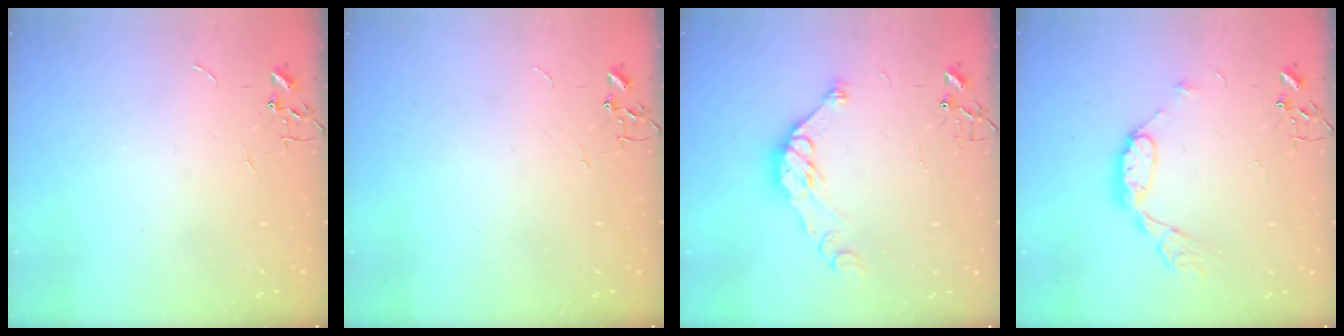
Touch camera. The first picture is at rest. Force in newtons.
{"total": 0.0}
{"total": 12.3, "press": 12.2, "slide": 0.4}
{"total": 9.2, "press": 9.2, "slide": 0.2}